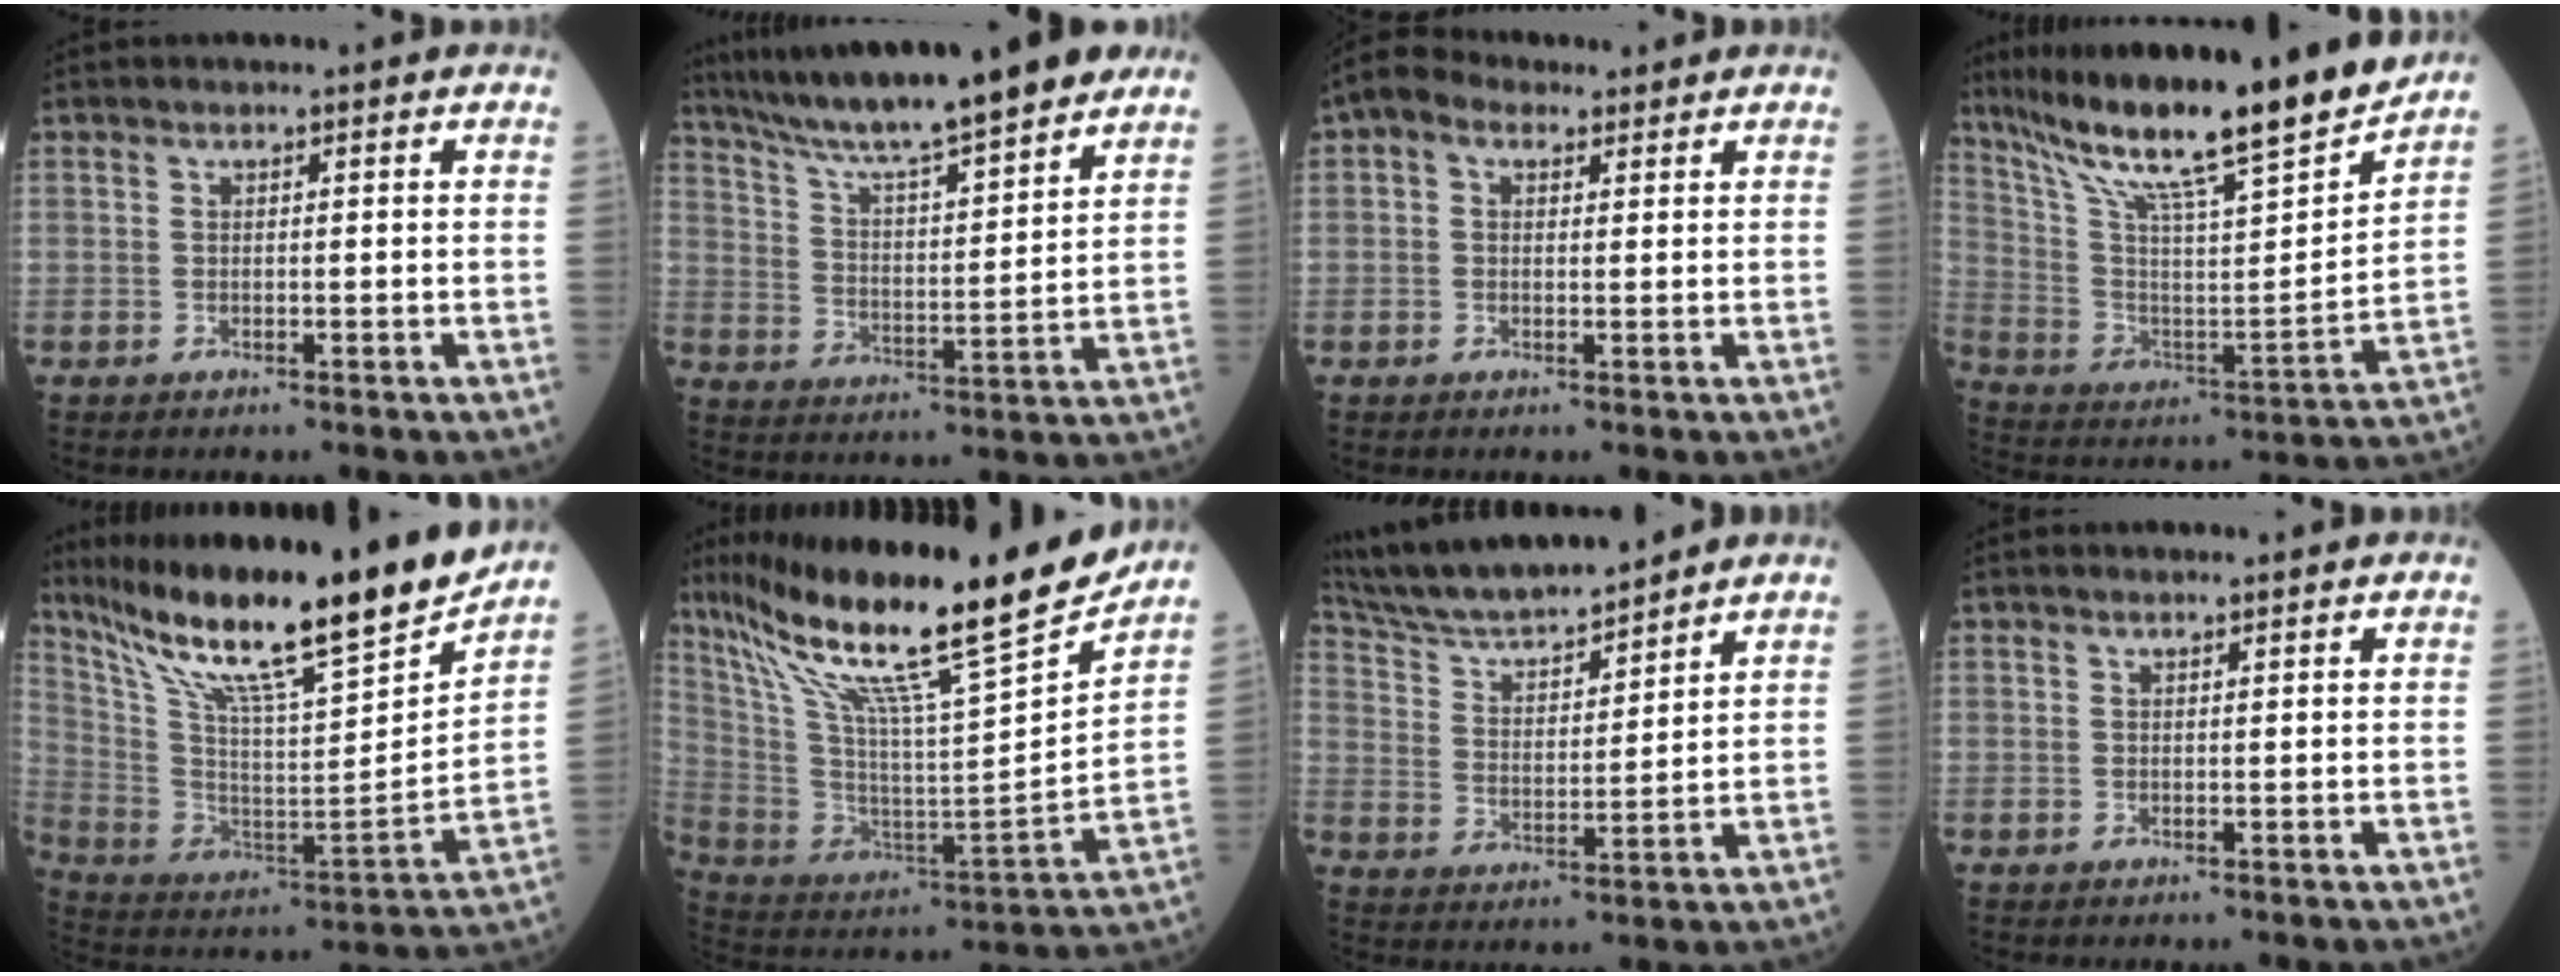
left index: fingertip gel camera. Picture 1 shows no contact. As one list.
[{"total": 18.9, "force": [16.0, 0.7, 10.1], "torque": [-0.165, 0.014, 0.254]}, {"total": 4.3, "force": [2.5, 2.7, 2.2], "torque": [-0.051, 0.036, 0.047]}, {"total": 23.4, "force": [19.2, 0.1, 13.3], "torque": [-0.227, -0.015, 0.316]}, {"total": 25.3, "force": [20.1, 1.3, 15.3], "torque": [-0.273, -0.022, 0.333]}, {"total": 26.9, "force": [20.0, 1.5, 17.9], "torque": [-0.314, -0.003, 0.335]}, {"total": 14.1, "force": [13.0, 1.1, 5.3], "torque": [-0.102, 0.014, 0.235]}, {"total": 0.8, "force": [0.8, 0.0, 0.4], "torque": [-0.009, 0.005, 0.014]}]